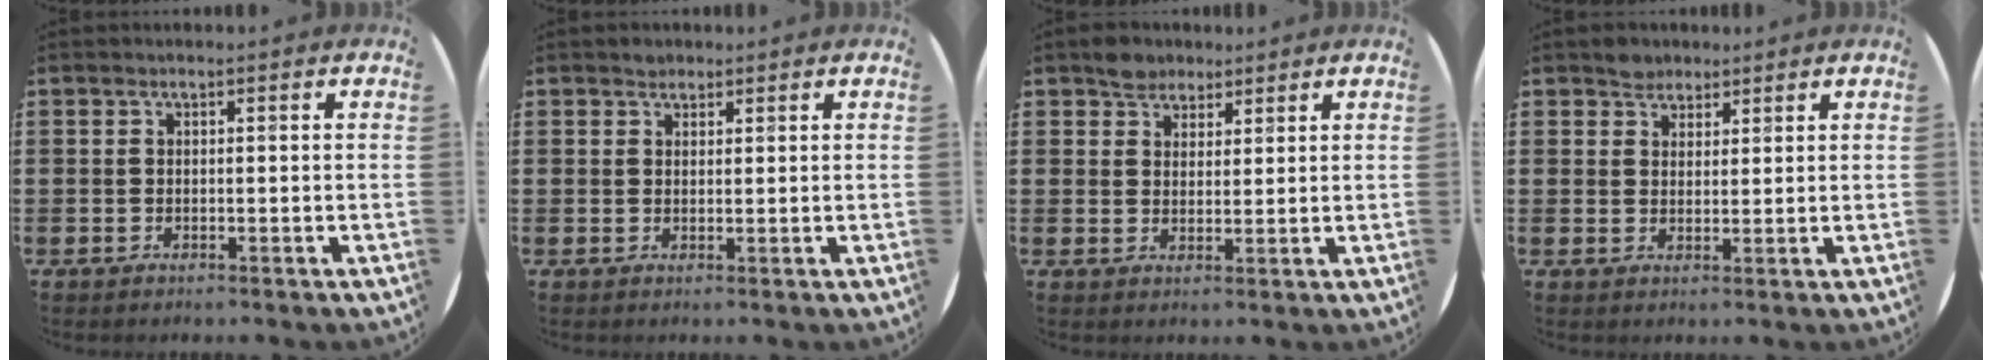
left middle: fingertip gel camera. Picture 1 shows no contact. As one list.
[{"total": 1.2, "force": [1.1, 0.6, 0.1], "torque": [0.005, 0.000, 0.020]}, {"total": 3.3, "force": [2.8, 1.7, 0.1], "torque": [0.000, 0.005, 0.054]}, {"total": 2.9, "force": [2.5, 1.4, 0.1], "torque": [0.001, 0.003, 0.048]}]